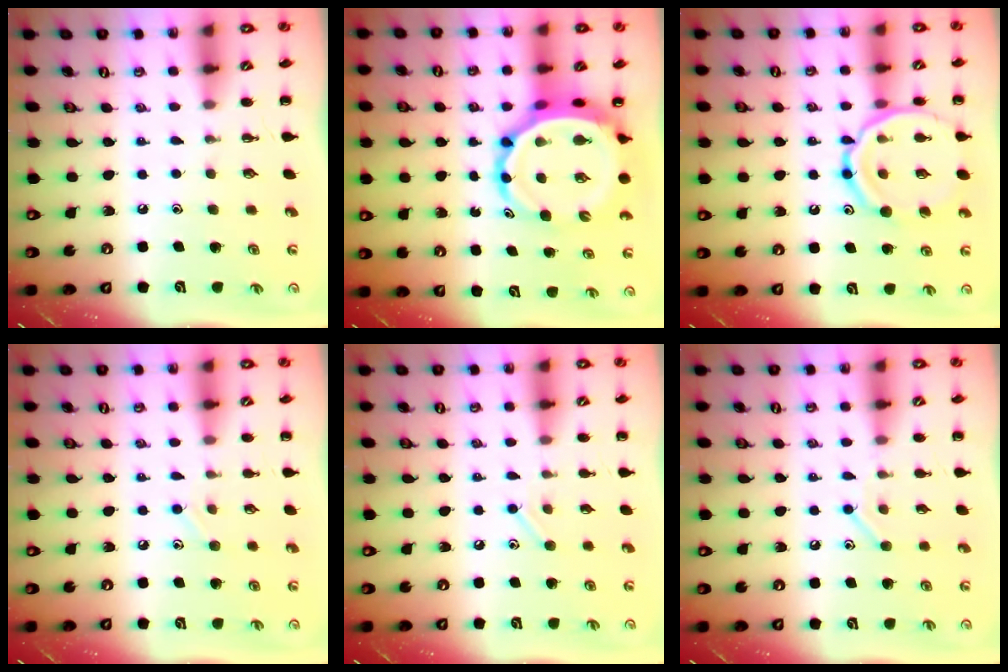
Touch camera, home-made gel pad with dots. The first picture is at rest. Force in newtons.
{"total": 10.1, "press": 9.6, "slide": 3.1}
{"total": 15.9, "press": 15.8, "slide": 1.7}
{"total": 6.6, "press": 6.4, "slide": 2.0}
{"total": 6.6, "press": 6.4, "slide": 1.7}
{"total": 7.4, "press": 7.2, "slide": 1.4}